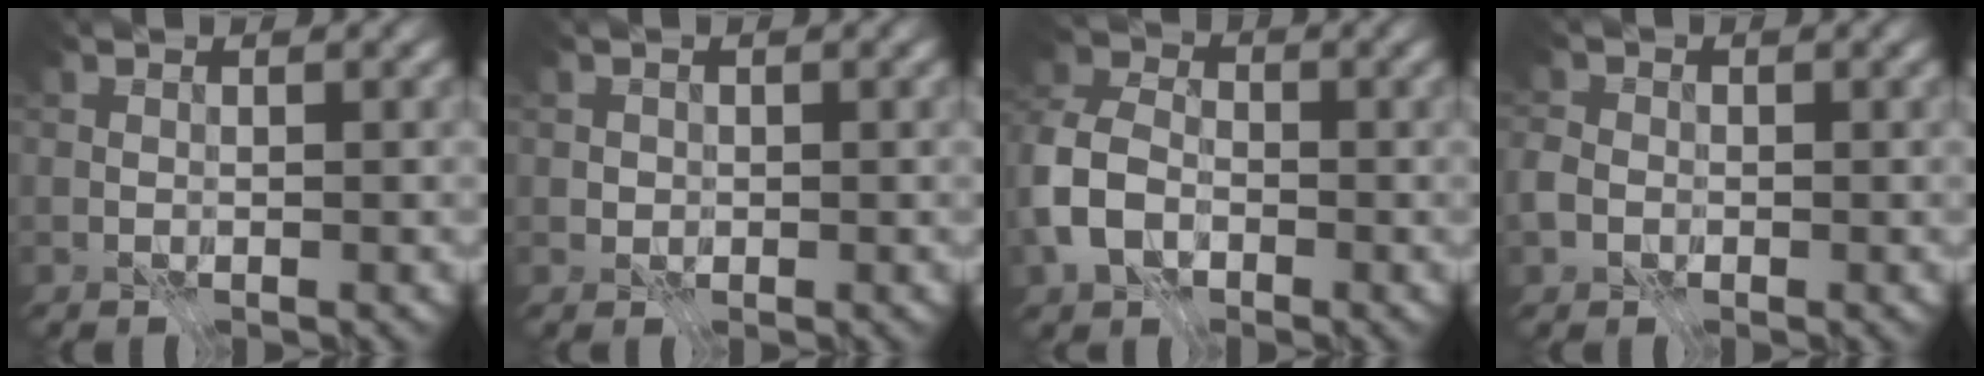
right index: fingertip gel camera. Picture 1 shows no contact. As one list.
[{"total": 0.8, "force": [0.0, 0.8, 0.0], "torque": [0.000, -0.002, 0.000]}, {"total": 6.5, "force": [-2.5, 4.6, 3.8], "torque": [-0.092, 0.004, -0.069]}, {"total": 2.6, "force": [-0.8, 2.2, 1.1], "torque": [-0.029, 0.003, -0.023]}]